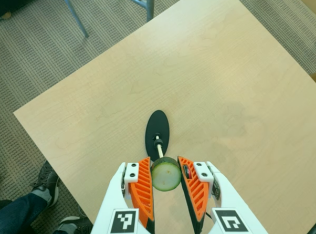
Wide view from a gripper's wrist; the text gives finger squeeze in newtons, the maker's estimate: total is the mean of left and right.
{"total": 9.7, "left": 9.9, "right": 9.4}